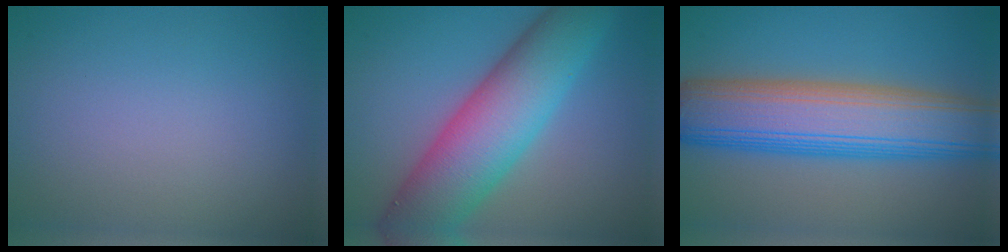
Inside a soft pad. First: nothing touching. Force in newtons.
{"total": 10.3, "press": 10.3, "slide": 0.3}
{"total": 11.1, "press": 11.1, "slide": 0.6}